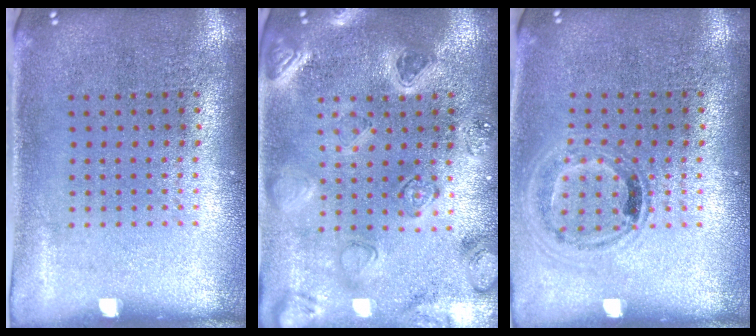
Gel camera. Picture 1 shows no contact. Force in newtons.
{"total": 2.3, "press": 2.3, "slide": 0.4}
{"total": 1.0, "press": 1.0, "slide": 0.3}